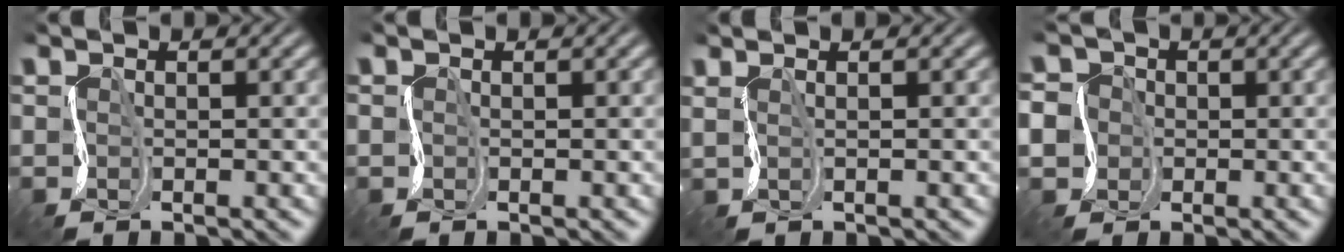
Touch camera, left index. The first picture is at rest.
{"total": 0.0}
{"total": 2.2, "force": [1.2, 0.8, 1.6], "torque": [-0.032, 0.008, 0.004]}
{"total": 4.8, "force": [-0.9, 4.5, 1.4], "torque": [-0.036, 0.013, -0.046]}